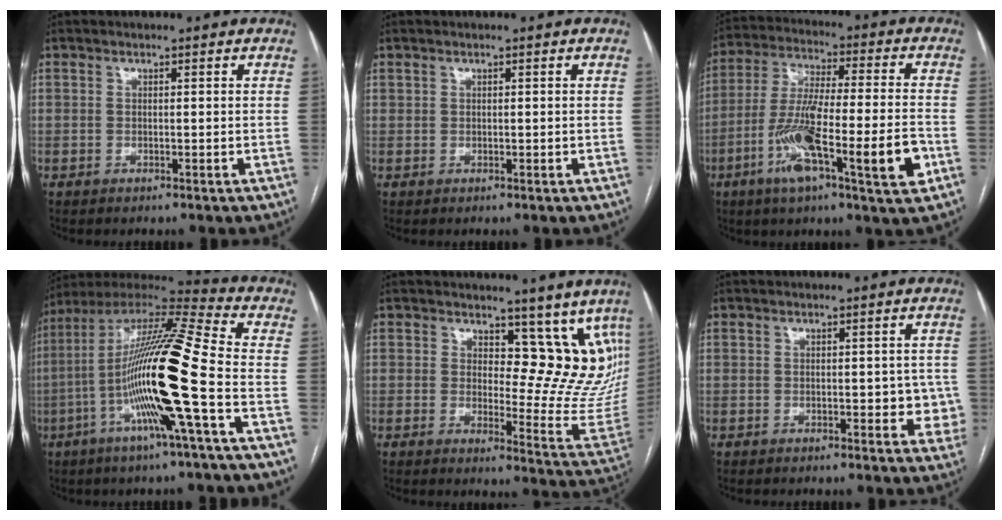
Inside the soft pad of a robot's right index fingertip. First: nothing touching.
{"total": 0.6, "force": [0.4, 0.4, 0.3], "torque": [0.000, 0.002, 0.008]}
{"total": 17.0, "force": [-6.3, 1.7, 15.7], "torque": [-0.266, -0.007, -0.106]}
{"total": 20.4, "force": [-5.0, -0.5, 19.8], "torque": [-0.385, -0.010, -0.109]}
{"total": 12.8, "force": [9.2, 5.9, 6.6], "torque": [-0.053, -0.029, 0.101]}
{"total": 3.9, "force": [-0.3, 2.3, 3.2], "torque": [-0.020, 0.016, 0.001]}